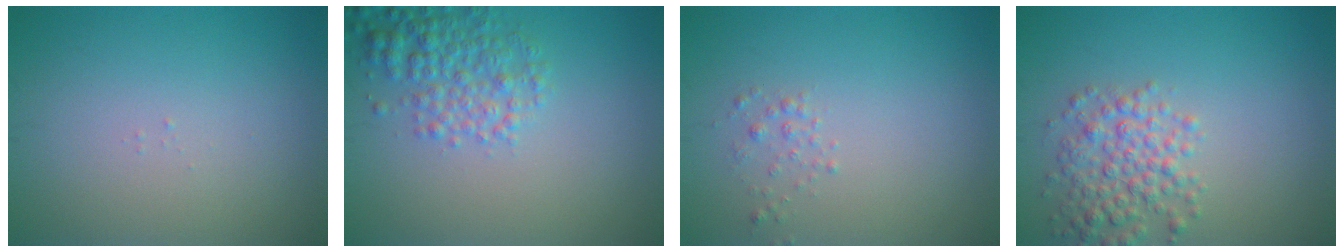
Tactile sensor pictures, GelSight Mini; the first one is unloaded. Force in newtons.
{"total": 3.9, "press": 3.9, "slide": 0.2}
{"total": 1.0, "press": 1.0, "slide": 0.1}
{"total": 3.9, "press": 3.9, "slide": 0.1}